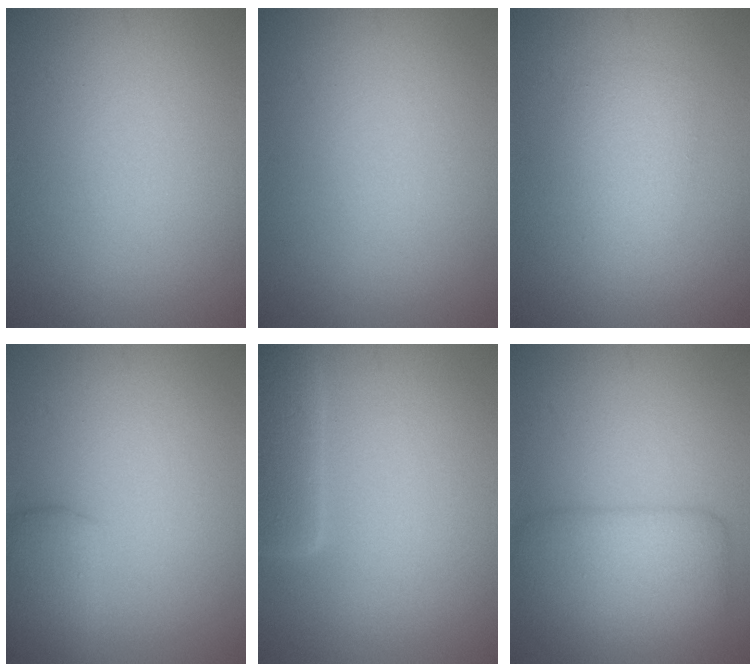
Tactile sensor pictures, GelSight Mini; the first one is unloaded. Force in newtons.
{"total": 0.0}
{"total": 2.4, "press": 2.4, "slide": 0.2}
{"total": 2.5, "press": 2.5, "slide": 0.2}
{"total": 4.4, "press": 4.4, "slide": 0.4}
{"total": 5.2, "press": 5.2, "slide": 0.2}